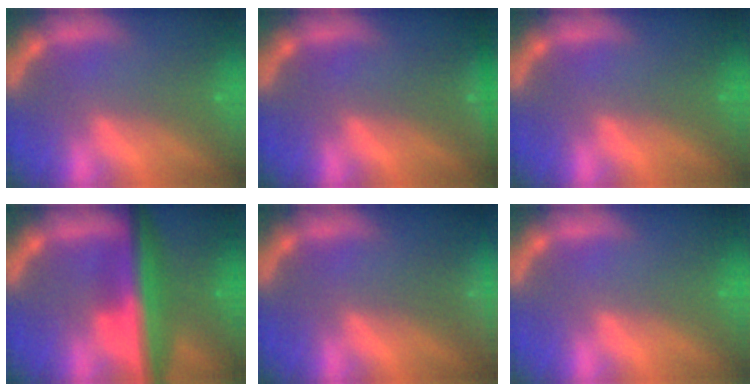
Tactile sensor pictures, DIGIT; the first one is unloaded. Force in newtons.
{"total": 1.9}
{"total": 0.0}
{"total": 9.0}
{"total": 8.5}
{"total": 0.0}